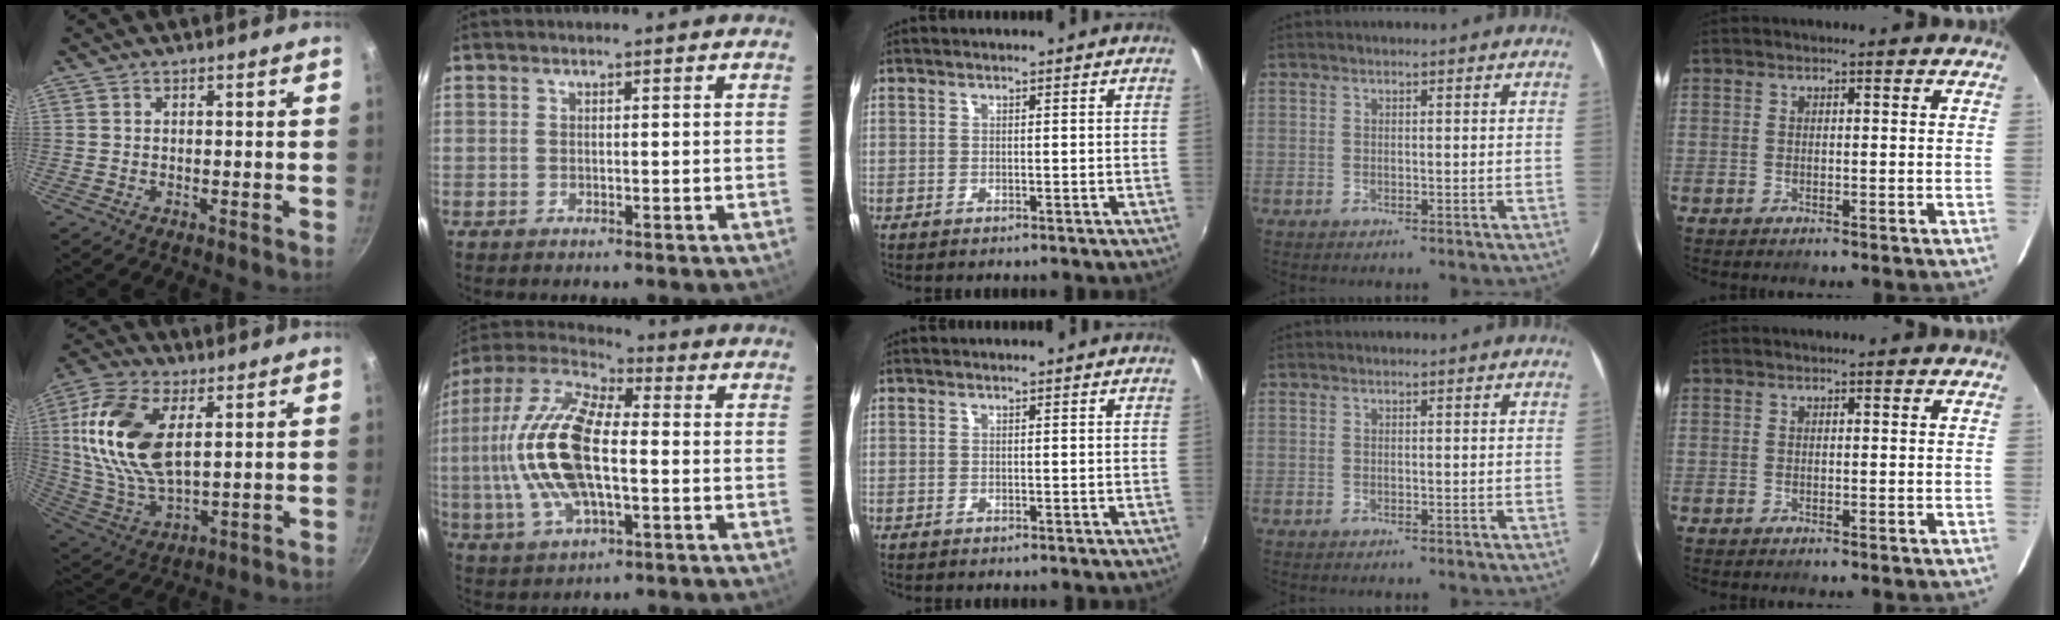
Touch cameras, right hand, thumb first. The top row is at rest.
{"thumb": {"total": 18.5, "force": [4.7, 9.8, 14.9], "torque": [-0.290, -0.008, 0.096]}, "index": {"total": 19.5, "force": [-1.0, 8.3, 17.7], "torque": [-0.369, 0.006, -0.024]}}